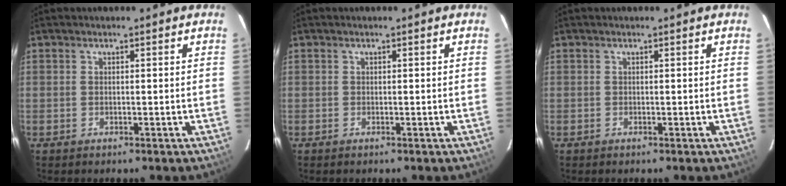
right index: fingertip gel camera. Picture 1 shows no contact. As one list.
[{"total": 0.0}, {"total": 0.0}]